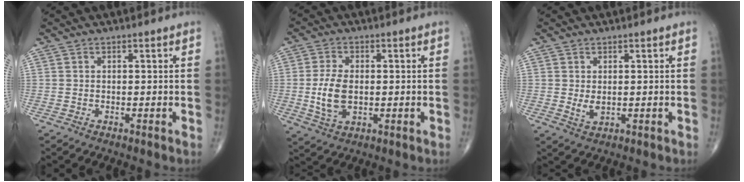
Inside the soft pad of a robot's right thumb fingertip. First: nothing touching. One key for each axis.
{"total": 7.7, "fx": -0.4, "fy": 4.4, "fz": 6.3, "tx": -0.124, "ty": -0.005, "tz": -0.004}
{"total": 2.3, "fx": 0.2, "fy": 1.3, "fz": 1.9, "tx": -0.032, "ty": -0.007, "tz": 0.010}